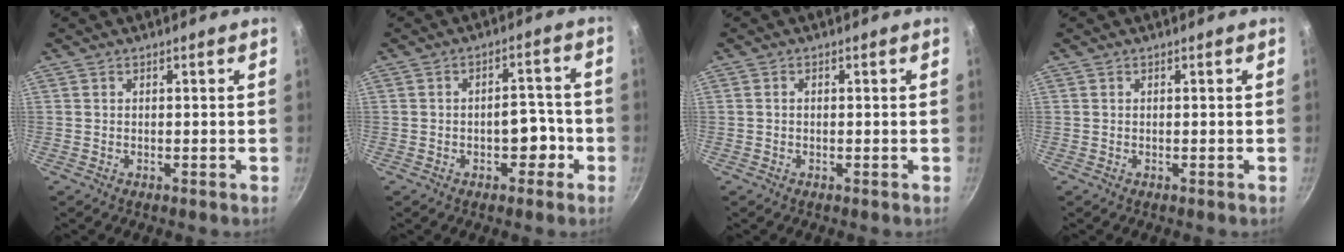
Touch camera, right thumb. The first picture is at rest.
{"total": 5.6, "force": [-2.1, 3.5, 3.9], "torque": [-0.015, 0.029, -0.028]}
{"total": 0.6, "force": [-0.1, 0.4, 0.4], "torque": [-0.006, 0.005, -0.001]}
{"total": 0.0}